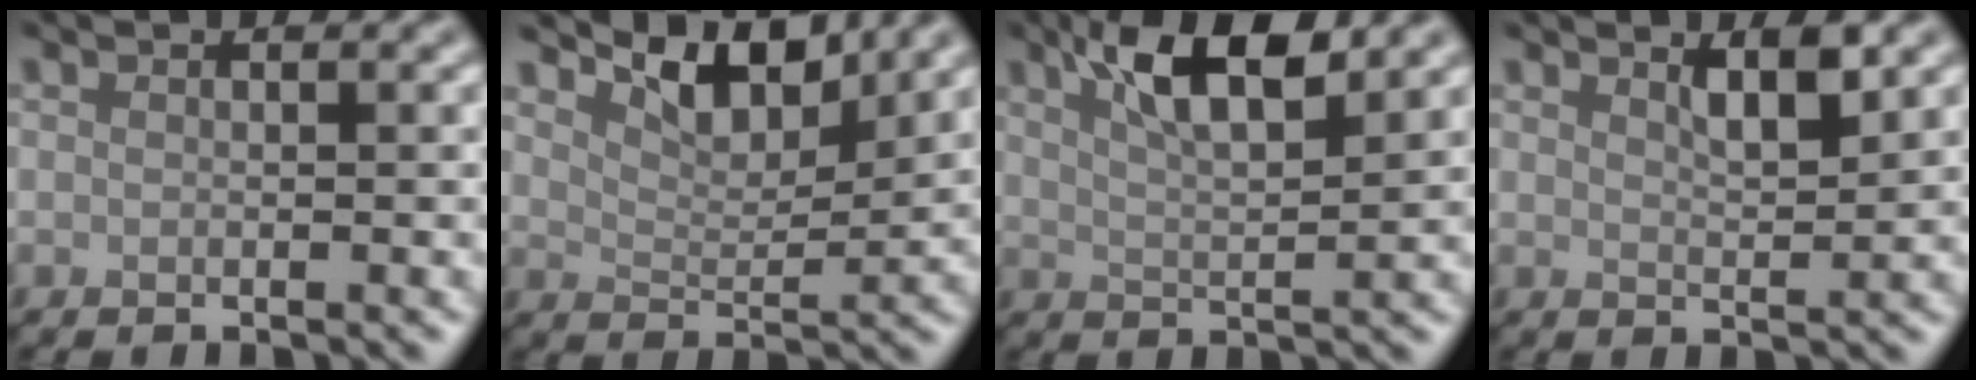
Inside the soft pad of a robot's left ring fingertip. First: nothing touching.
{"total": 4.8, "force": [4.0, 1.4, 2.2], "torque": [-0.046, -0.004, 0.065]}
{"total": 6.1, "force": [3.4, 1.8, 4.8], "torque": [-0.086, 0.006, 0.057]}
{"total": 2.6, "force": [1.6, 0.5, 1.9], "torque": [-0.028, -0.001, 0.028]}